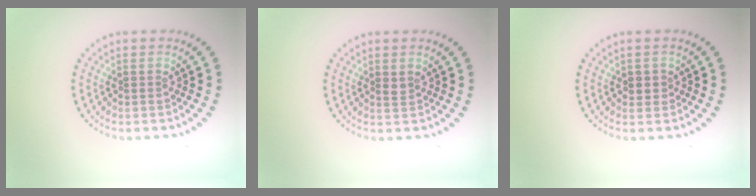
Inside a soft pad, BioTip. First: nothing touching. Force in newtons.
{"total": 0.7, "press": 0.6, "slide": 0.3}
{"total": 1.2, "press": 1.1, "slide": 0.5}